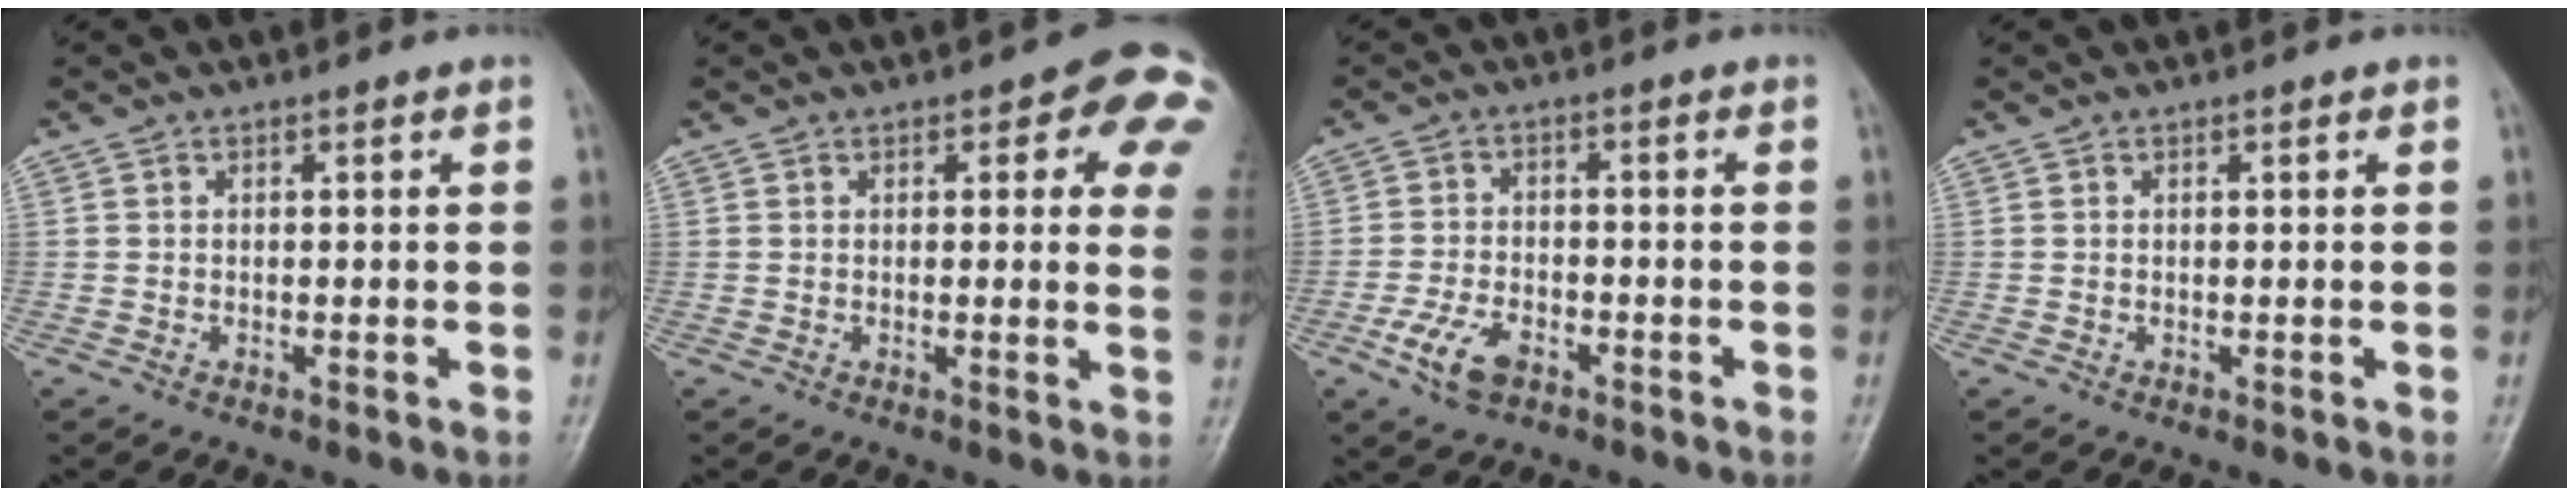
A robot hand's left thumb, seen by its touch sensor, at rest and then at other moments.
{"total": 10.6, "force": [3.8, 4.2, 9.0], "torque": [-0.056, -0.006, 0.031]}
{"total": 6.5, "force": [-3.4, 3.5, 4.3], "torque": [-0.087, 0.013, -0.063]}
{"total": 0.0}